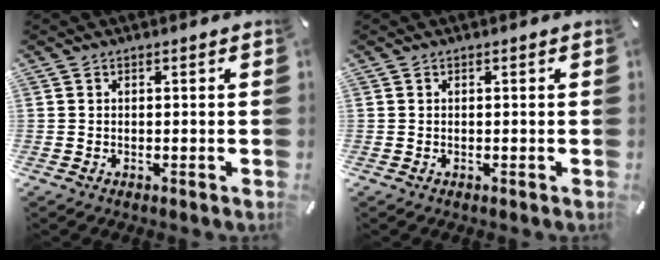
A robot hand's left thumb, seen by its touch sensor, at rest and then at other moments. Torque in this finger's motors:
{"motor_torque": [0.00, 0.00, 0.00, 0.00, 0.00]}